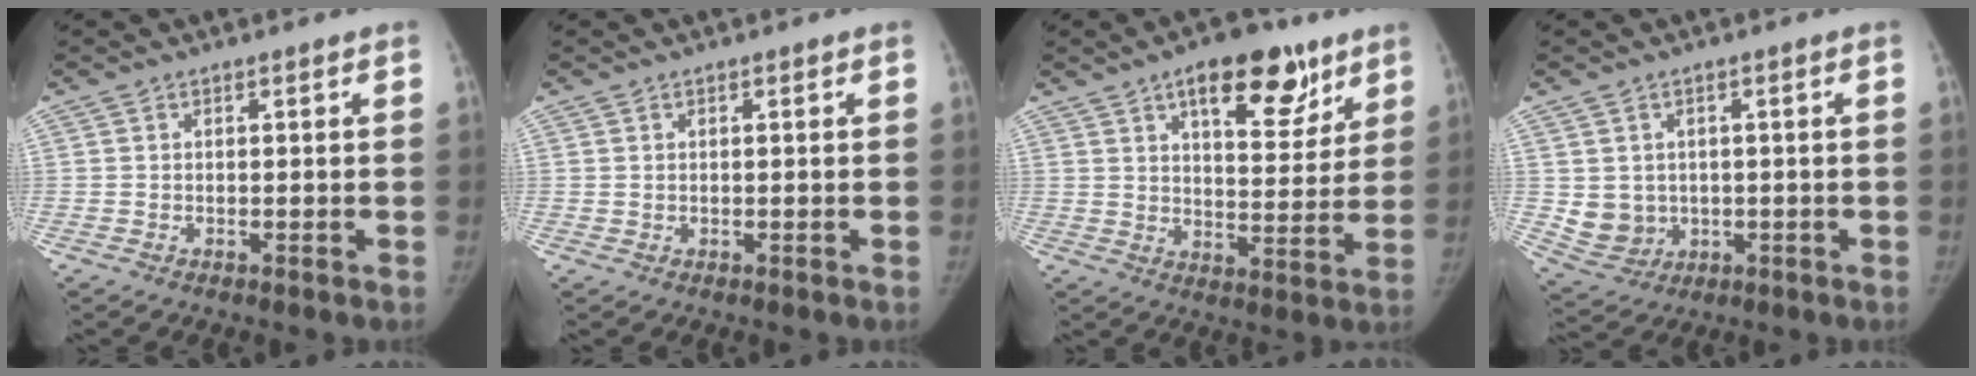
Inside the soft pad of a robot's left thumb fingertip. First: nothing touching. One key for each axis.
{"total": 0.0}
{"total": 15.3, "fx": 8.8, "fy": 7.0, "fz": 10.4, "tx": -0.098, "ty": -0.035, "tz": 0.129}
{"total": 6.2, "fx": 0.1, "fy": 5.6, "fz": 2.7, "tx": -0.030, "ty": -0.006, "tz": 0.023}